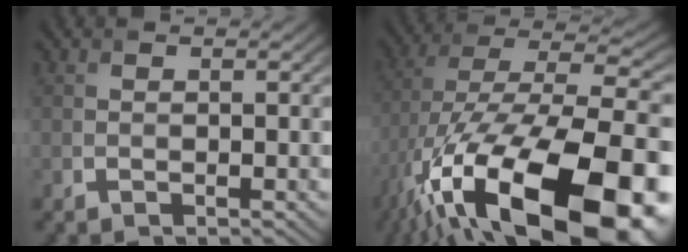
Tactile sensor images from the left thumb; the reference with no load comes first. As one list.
[{"total": 21.4, "force": [-10.9, 8.8, 16.2], "torque": [-0.280, -0.035, -0.158]}]